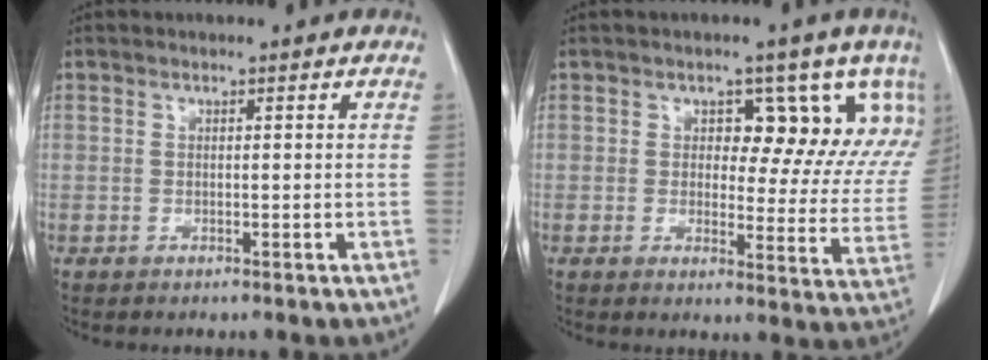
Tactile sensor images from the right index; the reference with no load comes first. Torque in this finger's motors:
{"motor_torque": [0.23, 0.21, 0.03, 0.00]}